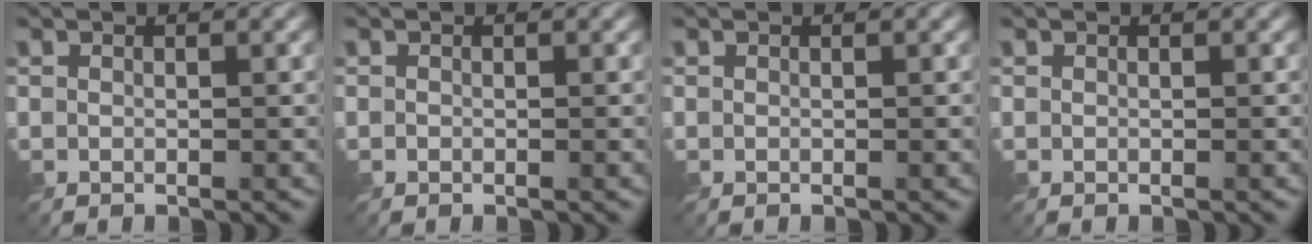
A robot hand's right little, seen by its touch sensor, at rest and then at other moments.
{"total": 0.0}
{"total": 0.0}
{"total": 0.0}